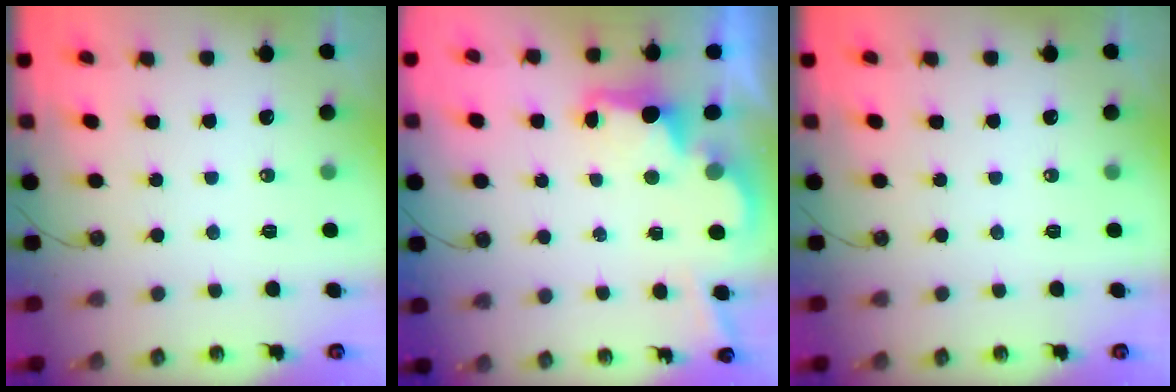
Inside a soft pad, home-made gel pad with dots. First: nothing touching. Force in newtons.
{"total": 2.7, "press": 2.6, "slide": 0.8}
{"total": 0.0}